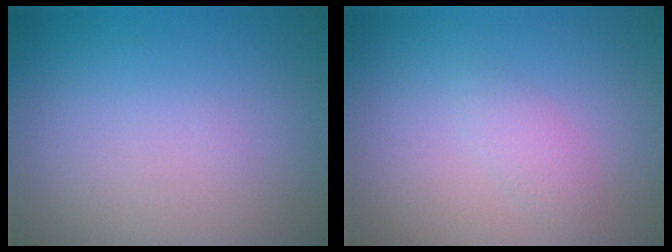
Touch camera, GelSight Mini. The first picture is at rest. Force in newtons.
{"total": 1.4, "press": 1.4, "slide": 0.1}